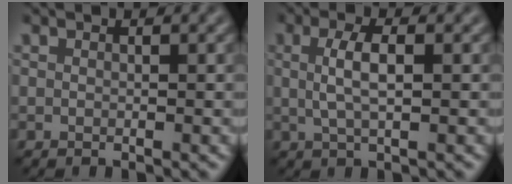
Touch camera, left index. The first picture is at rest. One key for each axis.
{"total": 2.8, "fx": 0.3, "fy": 0.8, "fz": 2.6, "tx": -0.053, "ty": 0.004, "tz": 0.006}